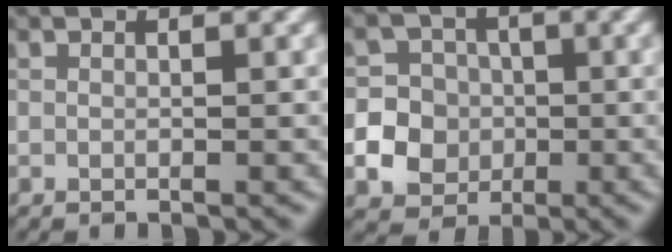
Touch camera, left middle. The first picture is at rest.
{"total": 9.7, "force": [-2.2, 9.2, 2.2], "torque": [-0.061, -0.007, -0.053]}